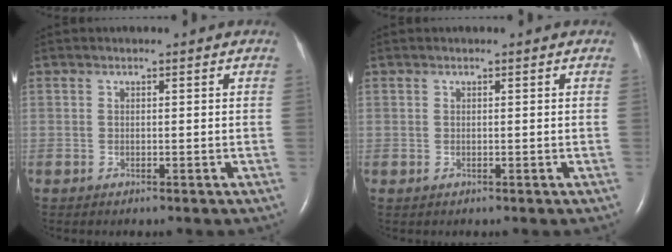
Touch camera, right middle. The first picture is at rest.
{"total": 0.0}